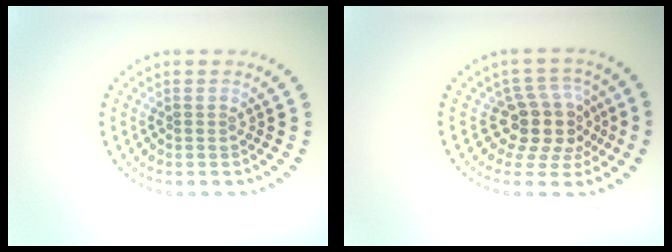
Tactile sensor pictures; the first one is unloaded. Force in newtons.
{"total": 4.4, "press": 3.5, "slide": 2.6}